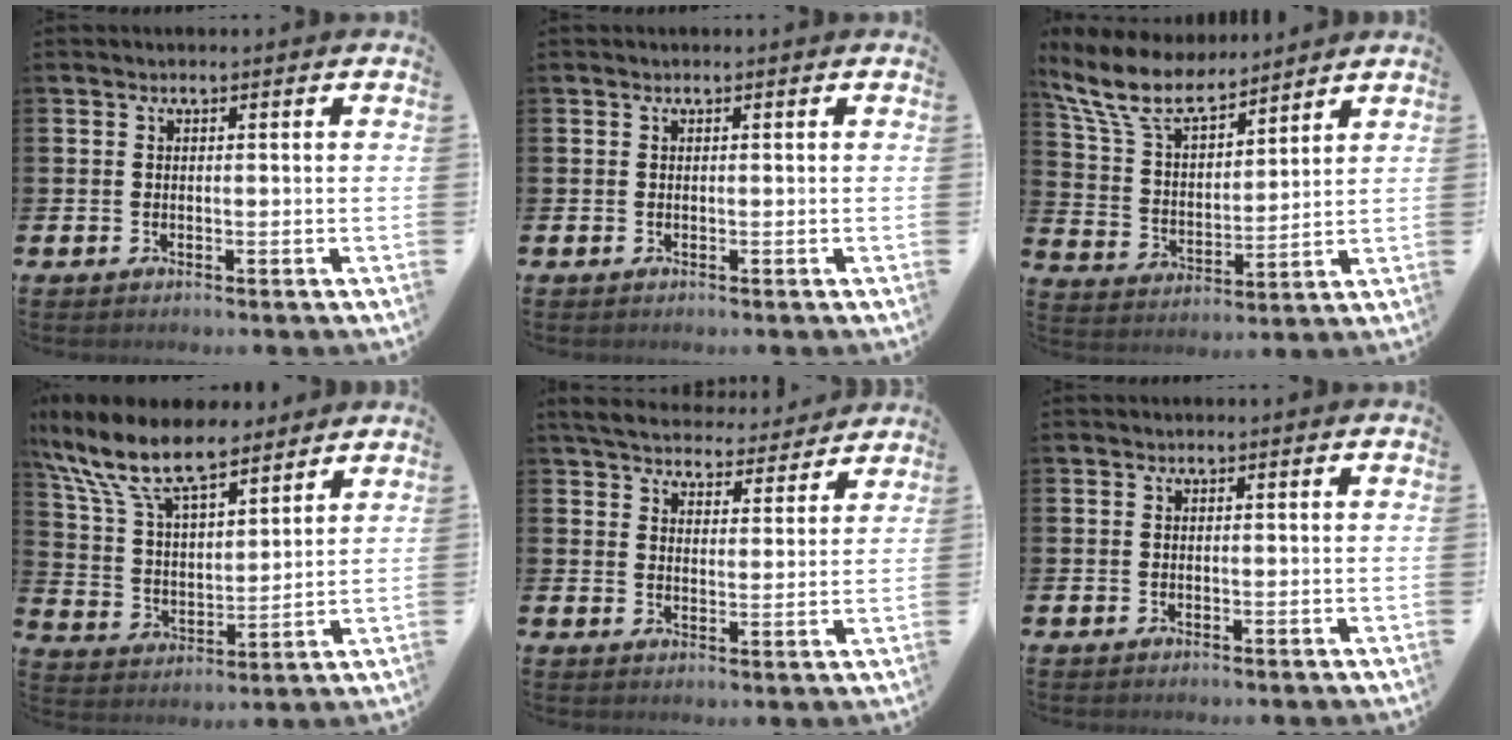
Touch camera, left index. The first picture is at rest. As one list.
[{"total": 0.0}, {"total": 9.3, "force": [8.1, 3.0, 3.5], "torque": [-0.111, -0.039, 0.147]}, {"total": 11.4, "force": [9.4, 3.9, 5.1], "torque": [-0.146, -0.042, 0.171]}, {"total": 5.8, "force": [5.6, 1.2, 0.7], "torque": [-0.038, -0.040, 0.098]}, {"total": 0.0}]